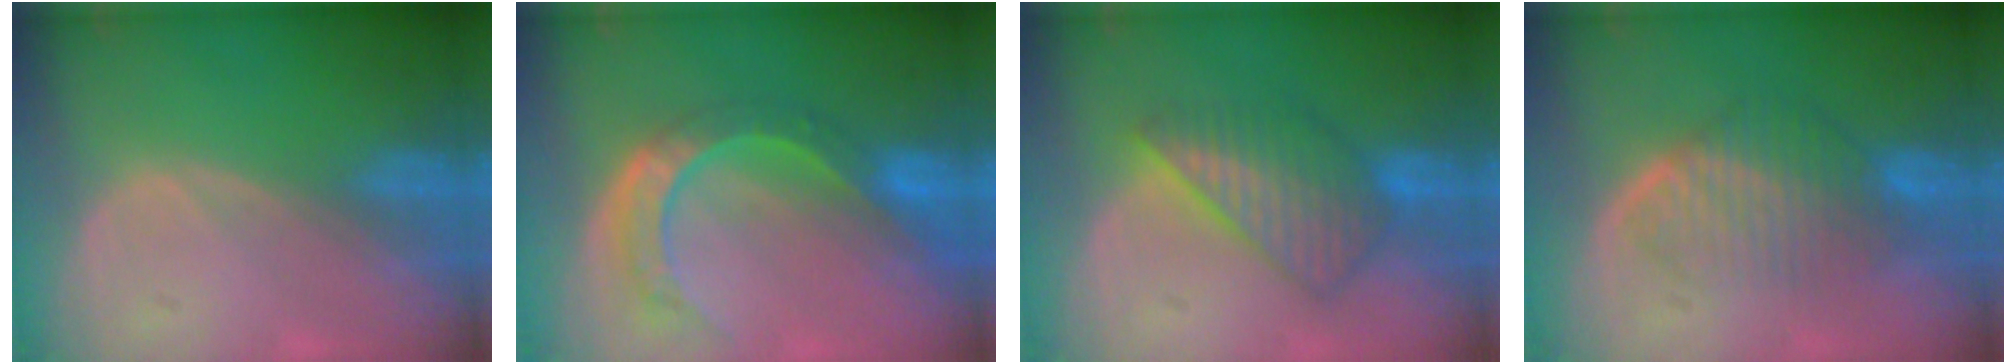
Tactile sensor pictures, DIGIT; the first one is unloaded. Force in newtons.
{"total": 8.8, "press": 7.3, "slide": 5.0}
{"total": 7.3, "press": 6.9, "slide": 2.2}
{"total": 6.7, "press": 6.4, "slide": 2.0}